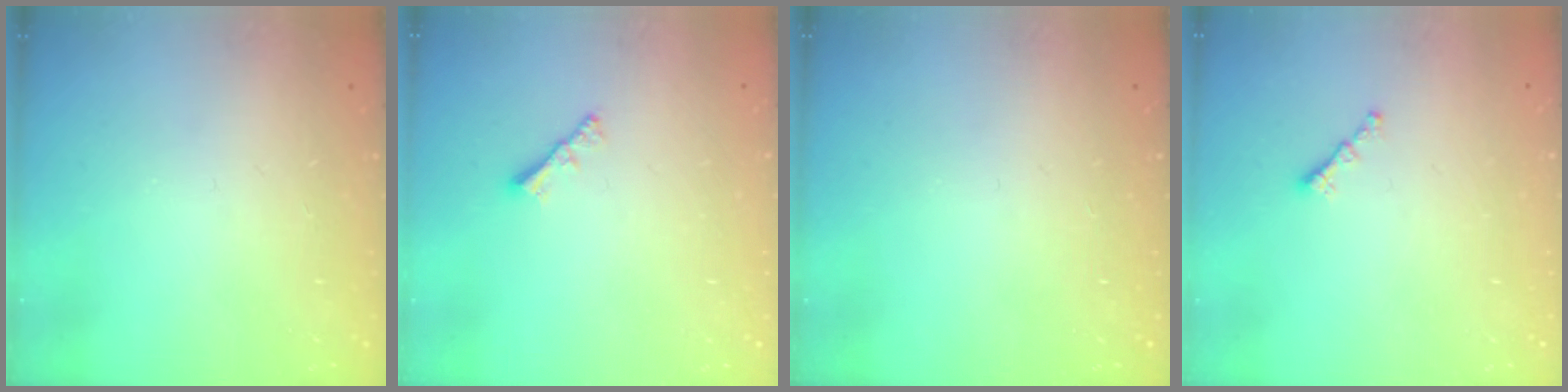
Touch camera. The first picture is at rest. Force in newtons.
{"total": 2.2, "press": 2.1, "slide": 0.6}
{"total": 0.0}
{"total": 0.8, "press": 0.7, "slide": 0.4}